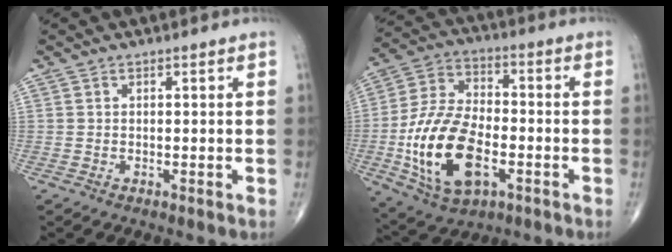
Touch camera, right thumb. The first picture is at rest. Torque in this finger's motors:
{"motor_torque": [0.15, 0.79, 1.60, -0.23, 0.40]}